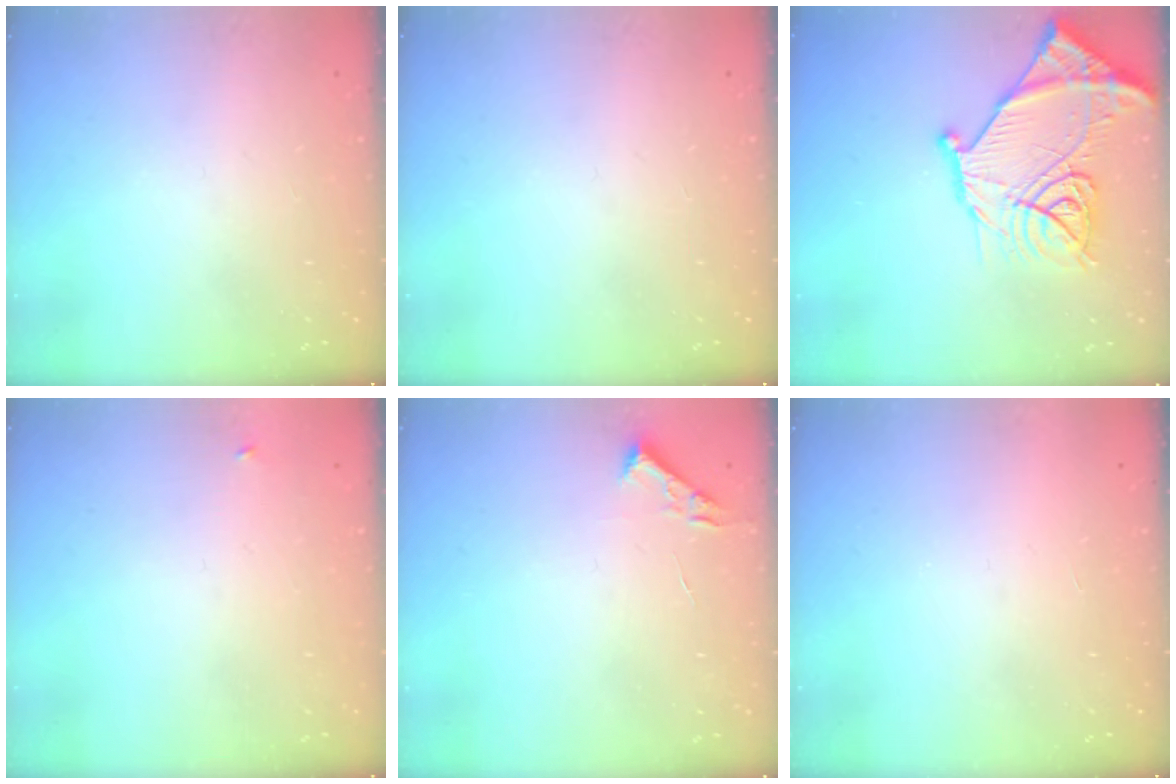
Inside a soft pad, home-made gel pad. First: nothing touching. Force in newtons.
{"total": 0.0}
{"total": 21.2, "press": 21.1, "slide": 1.9}
{"total": 2.3, "press": 2.3, "slide": 0.2}
{"total": 2.7, "press": 2.7, "slide": 0.4}
{"total": 1.5, "press": 1.5, "slide": 0.1}